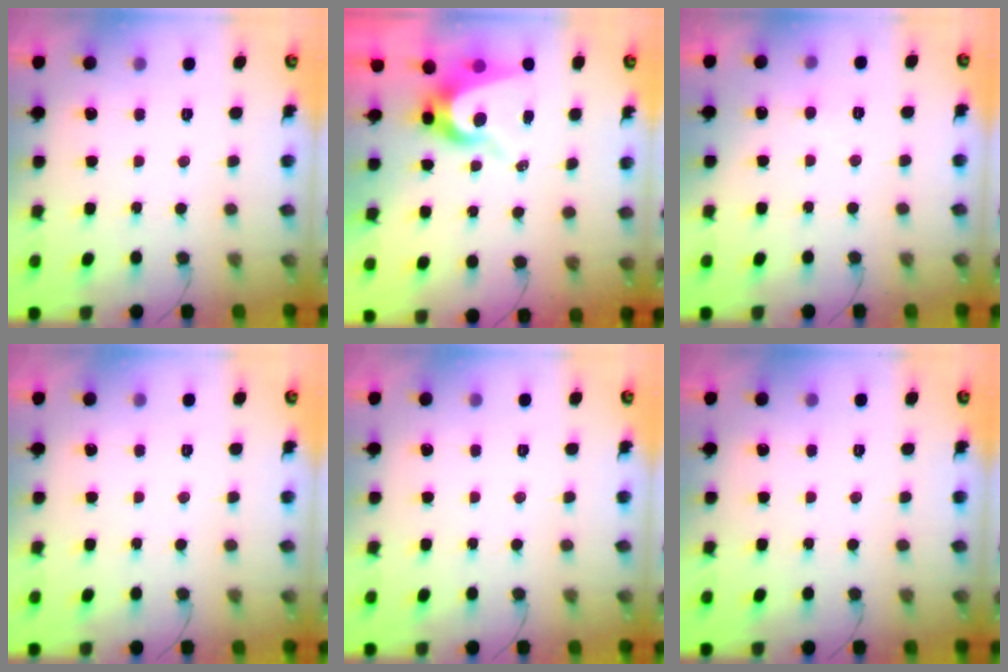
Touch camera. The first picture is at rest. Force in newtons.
{"total": 7.9, "press": 7.9, "slide": 0.7}
{"total": 3.8, "press": 3.8, "slide": 0.3}
{"total": 0.0}
{"total": 0.0}
{"total": 0.0}